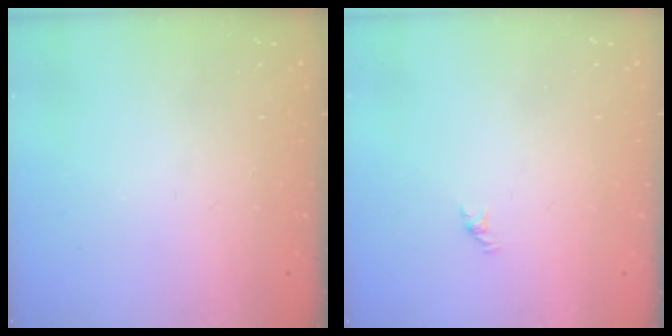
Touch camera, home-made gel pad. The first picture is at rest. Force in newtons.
{"total": 0.5, "press": 0.3, "slide": 0.4}